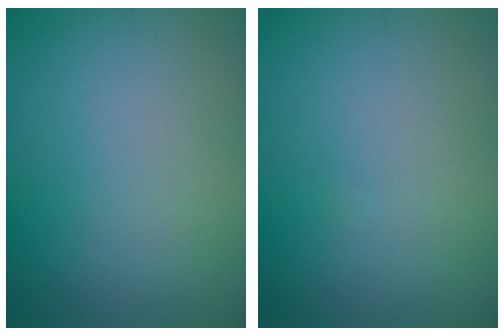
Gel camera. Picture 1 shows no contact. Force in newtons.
{"total": 0.0}